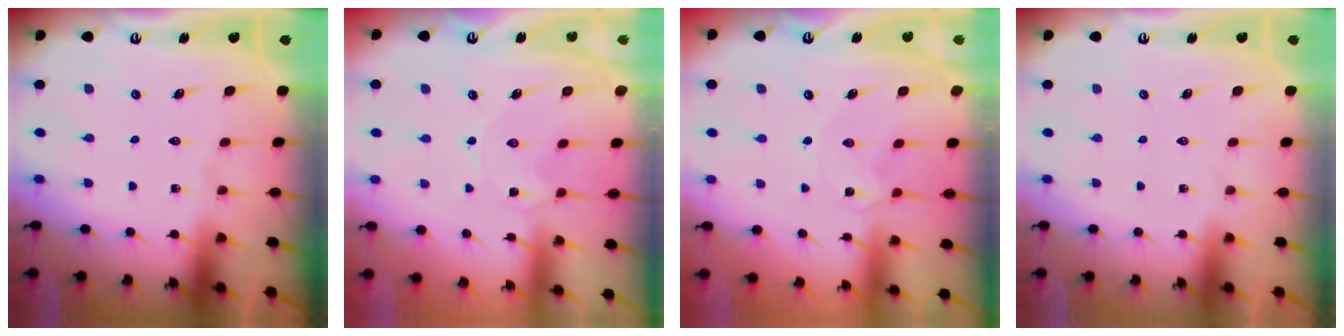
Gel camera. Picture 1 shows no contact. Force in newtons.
{"total": 1.2, "press": 1.2, "slide": 0.3}
{"total": 0.7, "press": 0.6, "slide": 0.3}
{"total": 0.0}